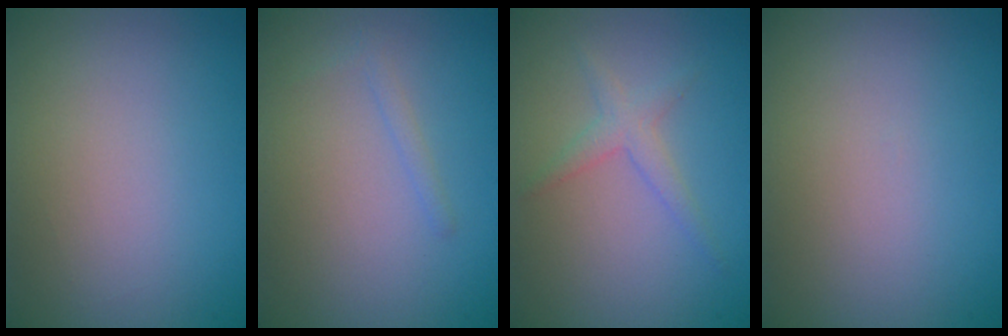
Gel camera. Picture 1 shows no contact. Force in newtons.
{"total": 0.8, "press": 0.8, "slide": 0.0}
{"total": 1.8, "press": 1.8, "slide": 0.0}
{"total": 0.0}